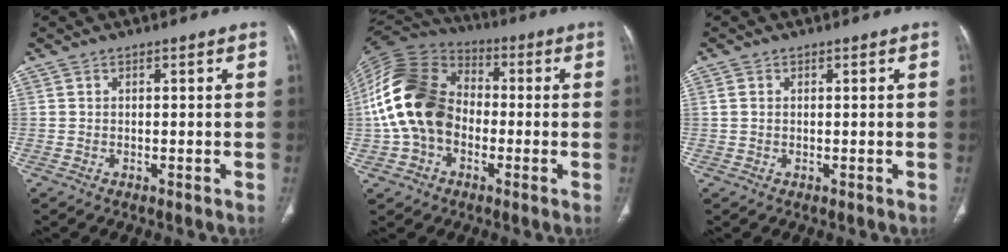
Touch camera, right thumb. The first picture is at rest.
{"total": 19.1, "force": [-1.9, 14.3, 12.6], "torque": [-0.246, 0.035, -0.043]}
{"total": 1.3, "force": [0.3, 1.0, 0.8], "torque": [-0.019, 0.003, 0.009]}